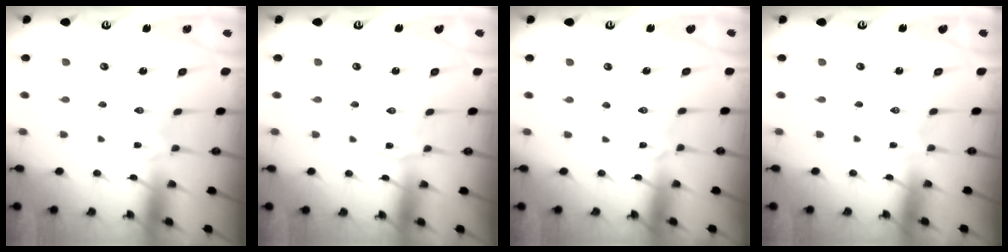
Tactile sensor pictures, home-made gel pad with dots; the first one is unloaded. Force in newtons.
{"total": 1.0, "press": 1.0, "slide": 0.2}
{"total": 0.9, "press": 0.9, "slide": 0.1}
{"total": 0.0}